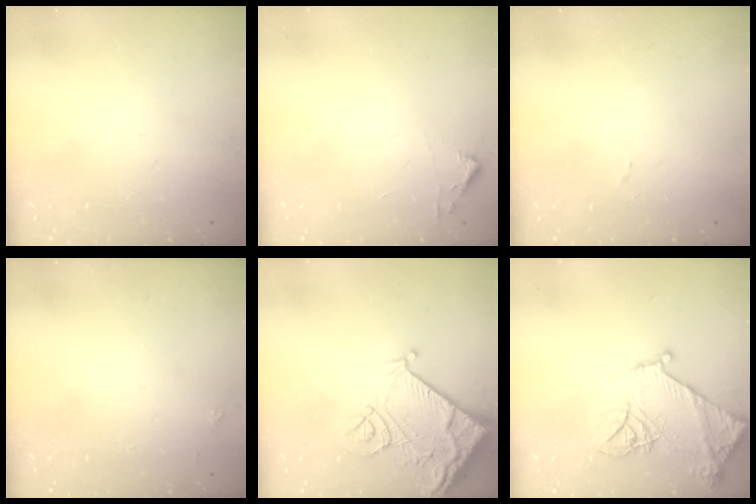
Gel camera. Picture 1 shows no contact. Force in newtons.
{"total": 3.3, "press": 3.3, "slide": 0.4}
{"total": 4.3, "press": 4.2, "slide": 0.3}
{"total": 2.0, "press": 2.0, "slide": 0.3}
{"total": 13.6, "press": 13.5, "slide": 1.7}
{"total": 14.8, "press": 14.7, "slide": 1.6}